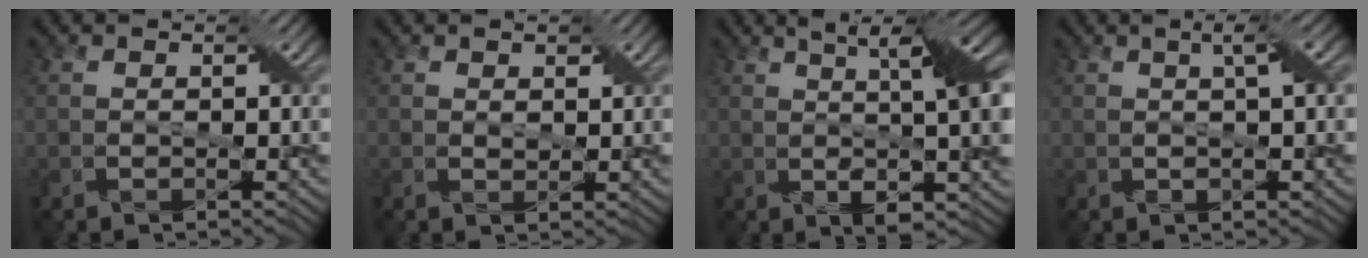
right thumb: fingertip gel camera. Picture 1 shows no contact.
{"total": 1.1, "force": [0.8, 0.6, 0.4], "torque": [-0.014, -0.001, 0.017]}
{"total": 10.9, "force": [2.5, 2.4, 10.3], "torque": [-0.154, 0.013, 0.039]}
{"total": 2.6, "force": [0.5, 0.3, 2.6], "torque": [-0.044, 0.008, 0.010]}